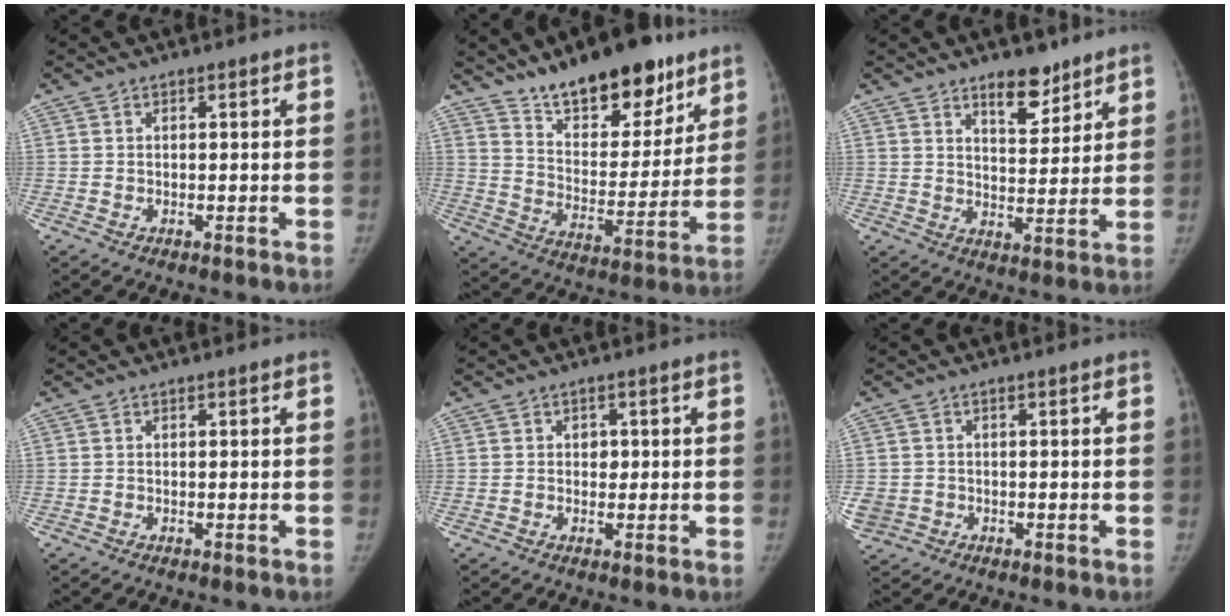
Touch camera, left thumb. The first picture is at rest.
{"total": 20.6, "force": [14.8, 8.9, 11.1], "torque": [-0.118, -0.083, 0.236]}
{"total": 7.7, "force": [5.6, 3.4, 4.0], "torque": [-0.033, -0.041, 0.089]}
{"total": 0.0}
{"total": 1.7, "force": [0.3, 1.4, 0.9], "torque": [0.001, 0.001, 0.002]}
{"total": 4.4, "force": [-0.8, 4.0, 1.6], "torque": [-0.044, 0.004, -0.006]}